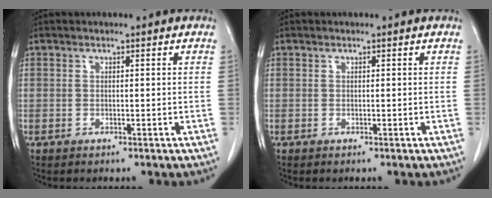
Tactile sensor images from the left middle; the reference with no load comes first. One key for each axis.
{"total": 0.0}